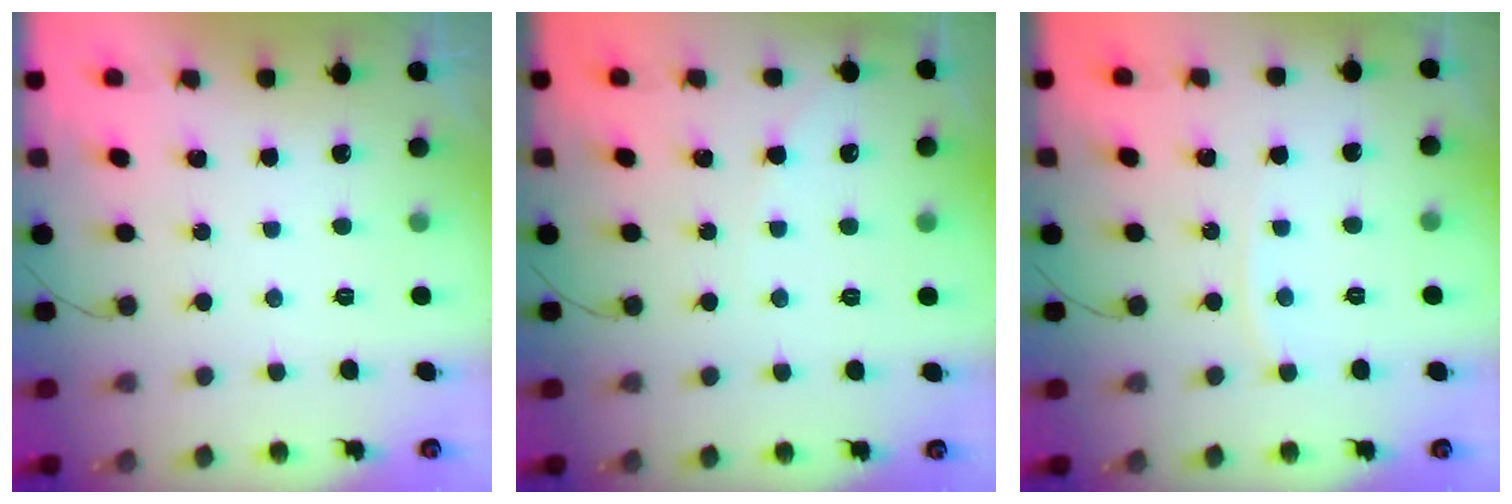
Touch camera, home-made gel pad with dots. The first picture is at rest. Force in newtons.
{"total": 3.3, "press": 3.3, "slide": 0.6}
{"total": 2.8, "press": 2.7, "slide": 0.3}